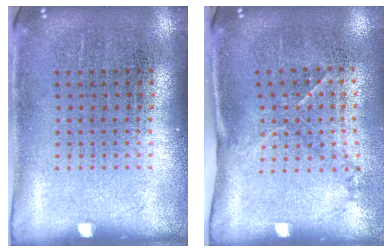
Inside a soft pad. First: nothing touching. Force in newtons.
{"total": 1.5, "press": 1.0, "slide": 1.1}